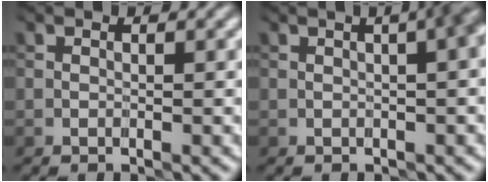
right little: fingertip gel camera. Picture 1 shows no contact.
{"total": 10.3, "force": [2.1, 6.0, 8.1], "torque": [-0.033, 0.045, 0.000]}